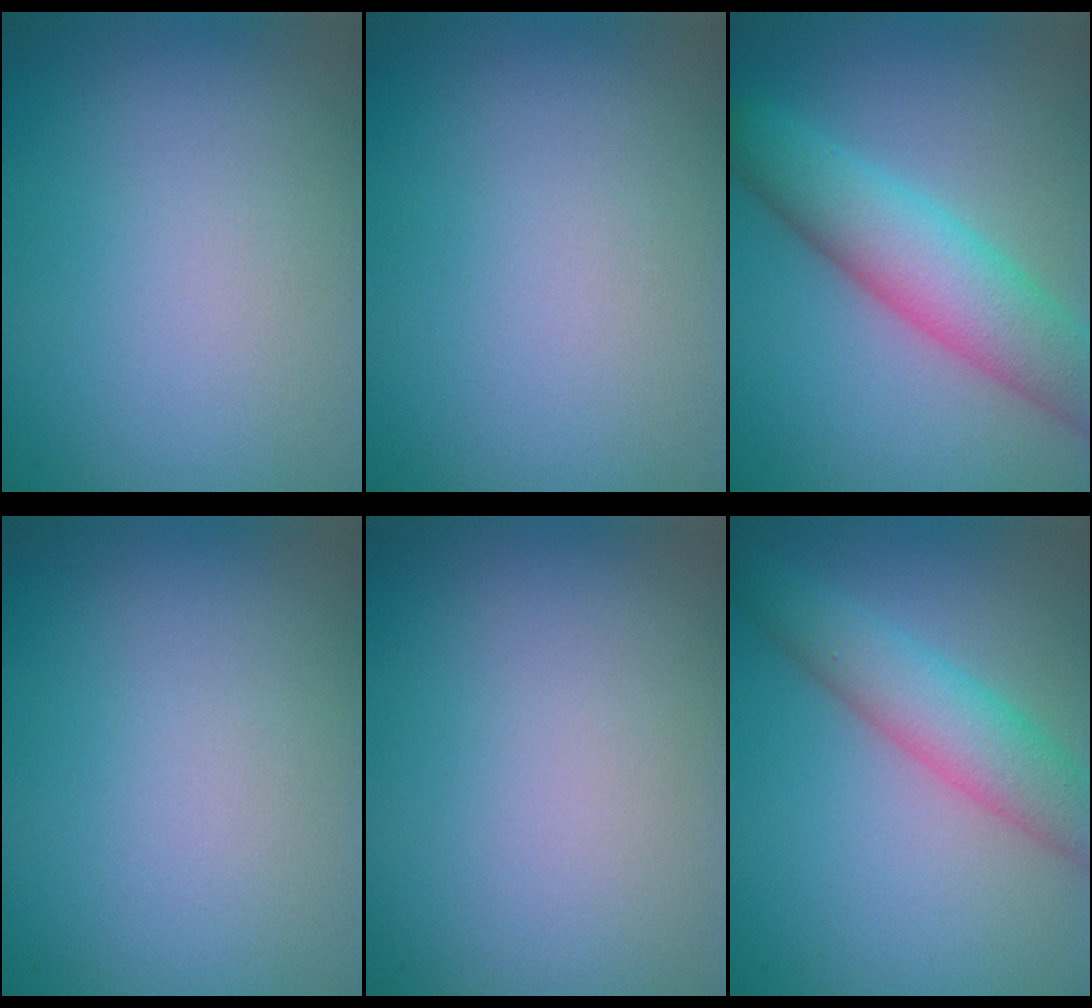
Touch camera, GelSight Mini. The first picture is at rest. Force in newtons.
{"total": 0.0}
{"total": 6.9, "press": 6.9, "slide": 0.3}
{"total": 0.0}
{"total": 0.0}
{"total": 4.9, "press": 4.9, "slide": 0.1}